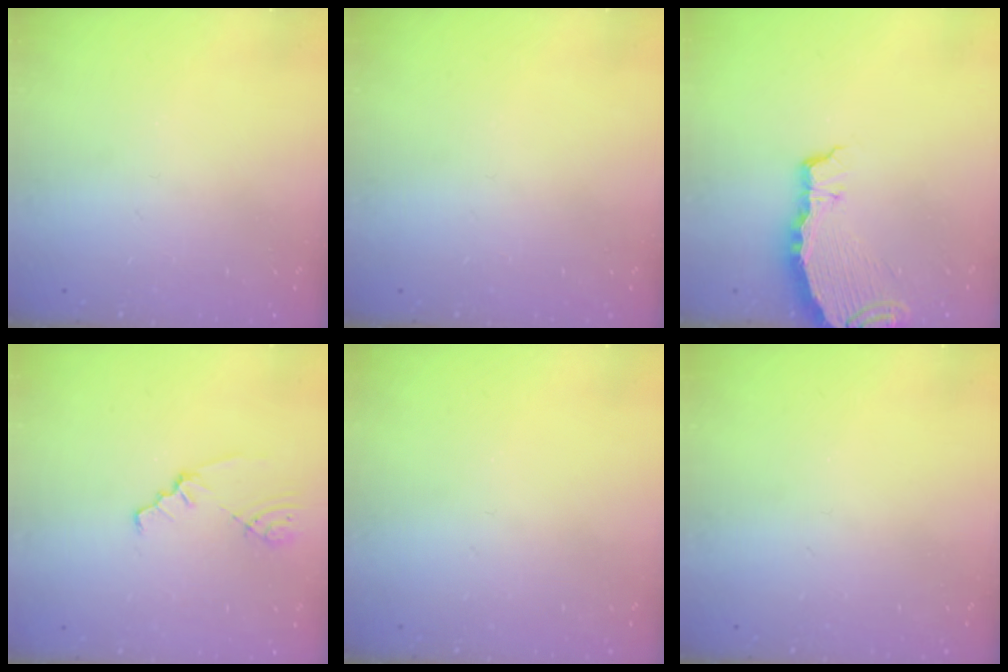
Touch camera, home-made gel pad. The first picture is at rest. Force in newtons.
{"total": 0.0}
{"total": 5.4, "press": 5.4, "slide": 0.5}
{"total": 1.8, "press": 1.8, "slide": 0.2}
{"total": 0.0}
{"total": 0.0}